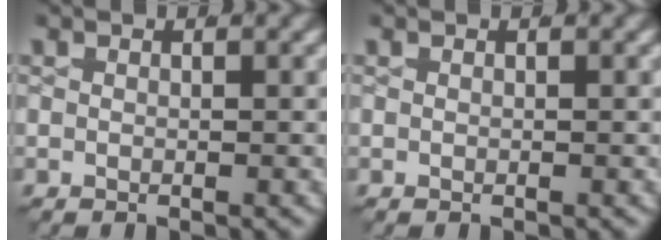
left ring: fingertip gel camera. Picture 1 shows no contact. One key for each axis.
{"total": 0.0}